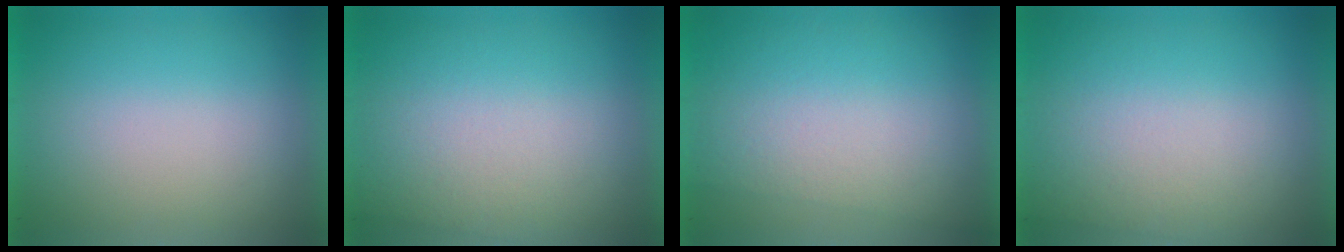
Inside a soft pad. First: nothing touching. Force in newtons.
{"total": 2.4}
{"total": 2.8}
{"total": 2.6}